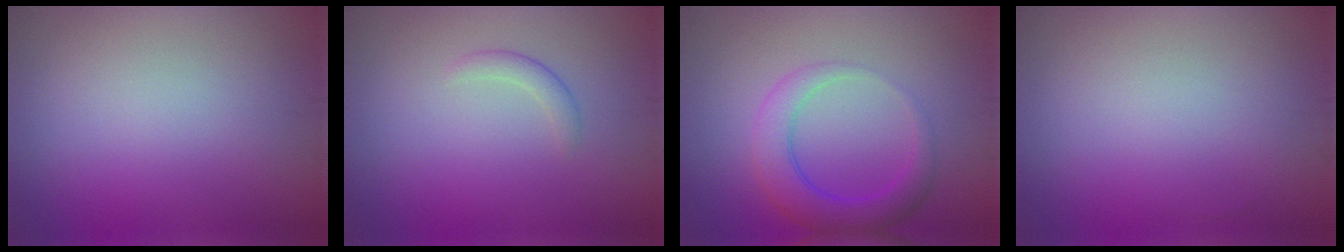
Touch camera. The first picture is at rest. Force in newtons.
{"total": 1.3, "press": 1.3, "slide": 0.0}
{"total": 4.3, "press": 4.3, "slide": 0.2}
{"total": 0.0}